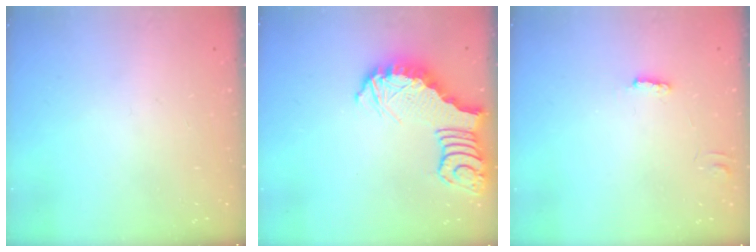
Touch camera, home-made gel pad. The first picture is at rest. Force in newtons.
{"total": 4.9, "press": 4.8, "slide": 0.7}
{"total": 2.6, "press": 2.6, "slide": 0.4}